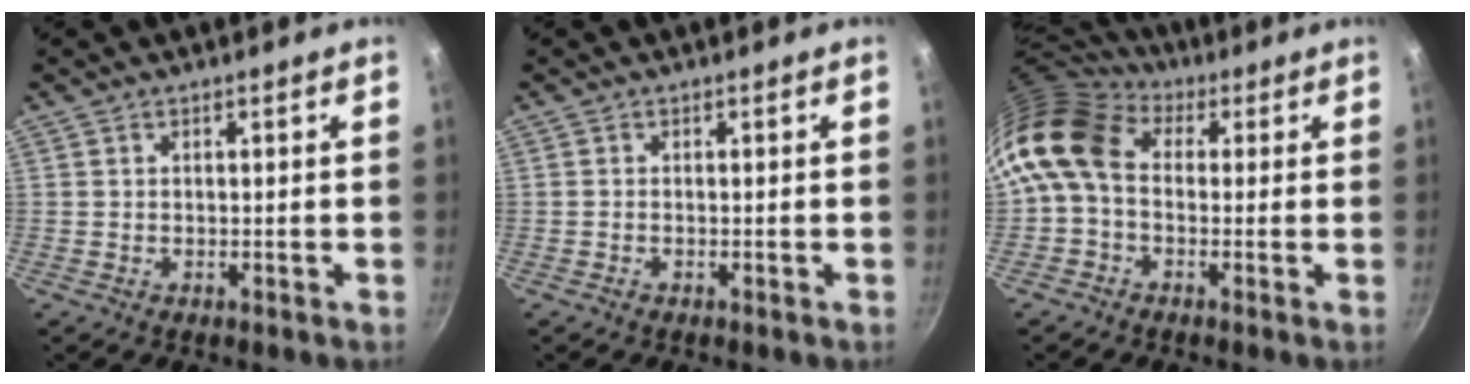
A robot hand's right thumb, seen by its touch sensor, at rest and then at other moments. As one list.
[{"total": 0.0}, {"total": 11.8, "force": [0.8, 8.7, 8.0], "torque": [-0.146, 0.022, -0.008]}]